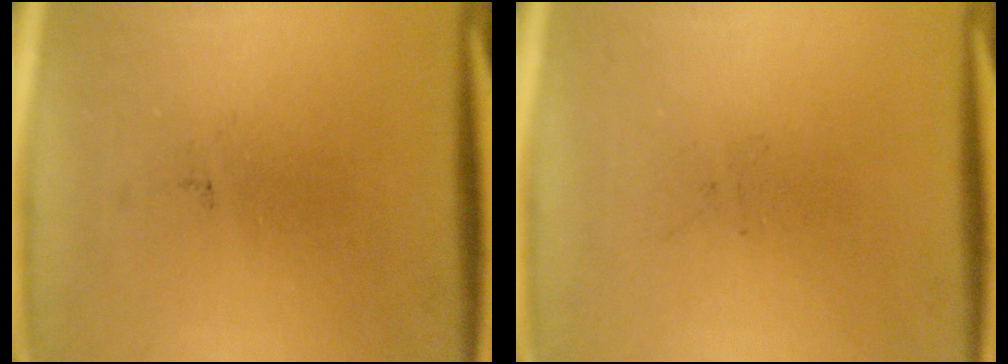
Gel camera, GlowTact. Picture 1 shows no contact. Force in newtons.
{"total": 0.0}